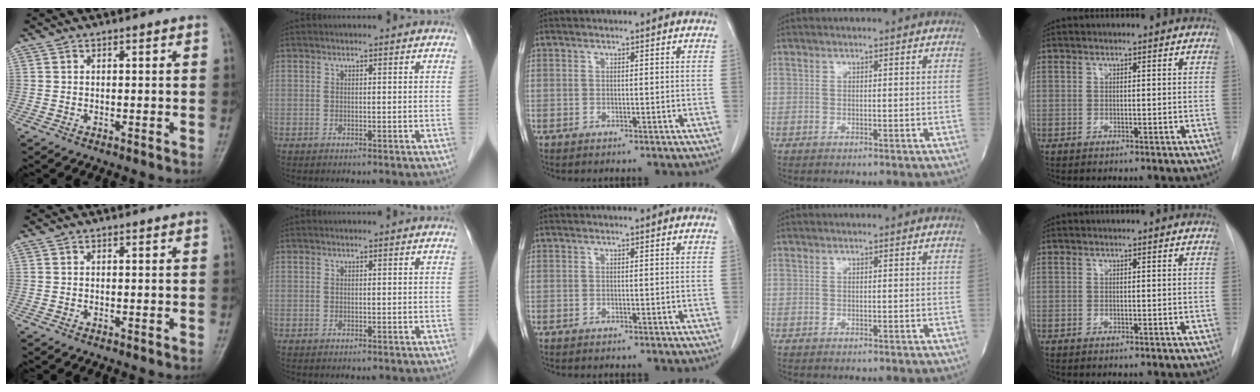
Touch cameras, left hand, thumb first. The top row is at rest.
{}